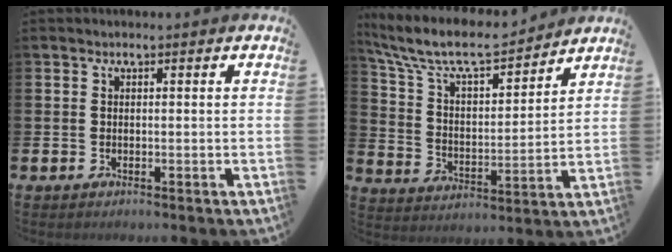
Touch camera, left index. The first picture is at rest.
{"total": 9.1, "force": [8.2, 2.3, 3.2], "torque": [-0.107, -0.053, 0.142]}